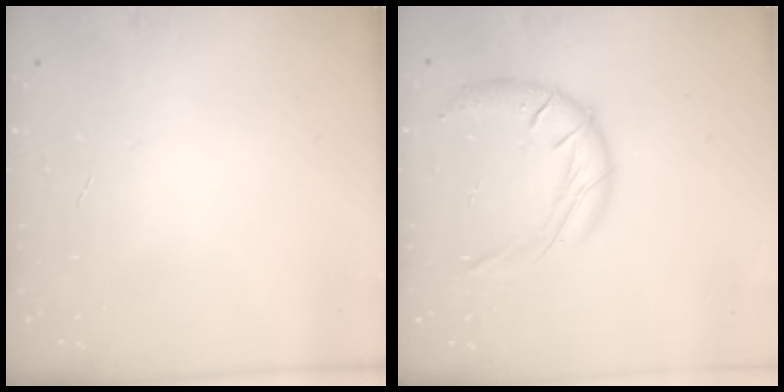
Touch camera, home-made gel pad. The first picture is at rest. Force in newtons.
{"total": 13.5, "press": 13.3, "slide": 2.5}